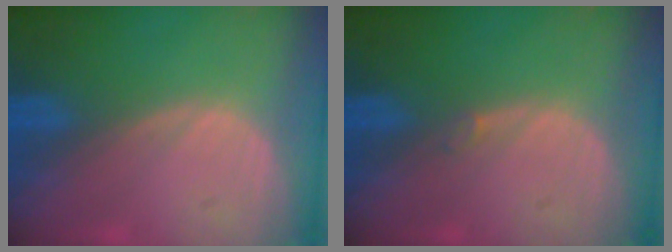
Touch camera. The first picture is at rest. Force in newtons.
{"total": 0.6, "press": 0.5, "slide": 0.3}